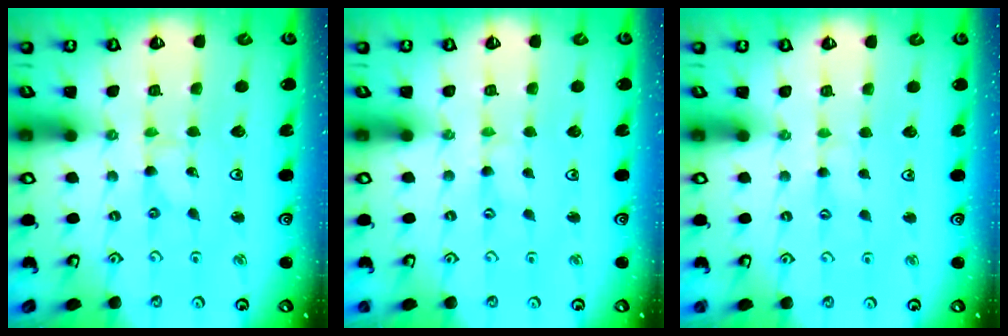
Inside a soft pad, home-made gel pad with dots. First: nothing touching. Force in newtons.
{"total": 0.0}
{"total": 1.5, "press": 1.5, "slide": 0.3}